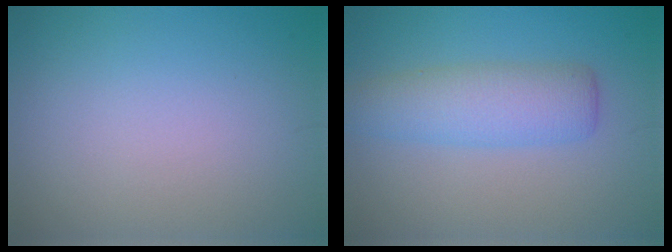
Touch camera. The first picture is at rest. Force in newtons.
{"total": 4.4, "press": 4.4, "slide": 0.2}